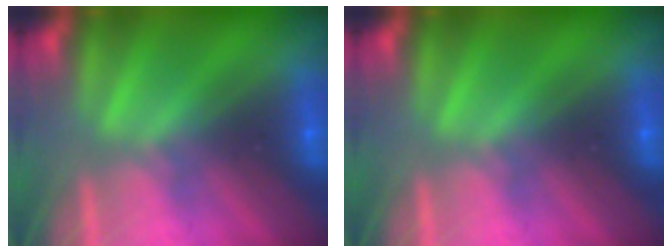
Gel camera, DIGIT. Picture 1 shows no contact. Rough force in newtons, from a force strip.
{"total": 0.0}